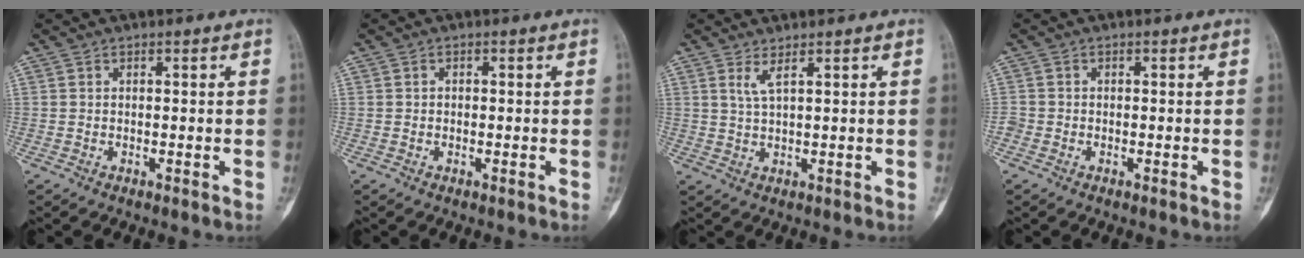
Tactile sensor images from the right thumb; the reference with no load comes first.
{"total": 0.5, "force": [-0.1, 0.5, 0.3], "torque": [-0.003, 0.002, -0.002]}
{"total": 2.5, "force": [1.4, 0.3, 2.0], "torque": [-0.049, -0.012, 0.036]}
{"total": 1.6, "force": [-1.1, 1.1, 0.6], "torque": [-0.015, 0.004, -0.024]}